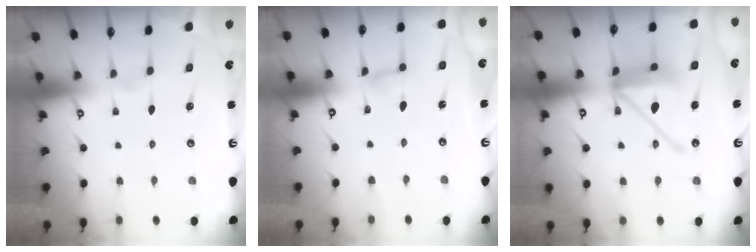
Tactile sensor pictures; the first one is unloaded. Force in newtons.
{"total": 2.8, "press": 2.7, "slide": 0.3}
{"total": 14.6, "press": 14.5, "slide": 1.7}